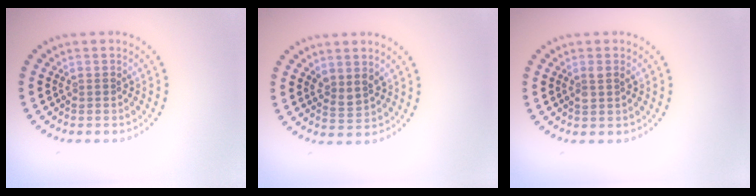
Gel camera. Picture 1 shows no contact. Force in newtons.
{"total": 1.6, "press": 1.4, "slide": 0.8}
{"total": 1.2, "press": 1.1, "slide": 0.5}